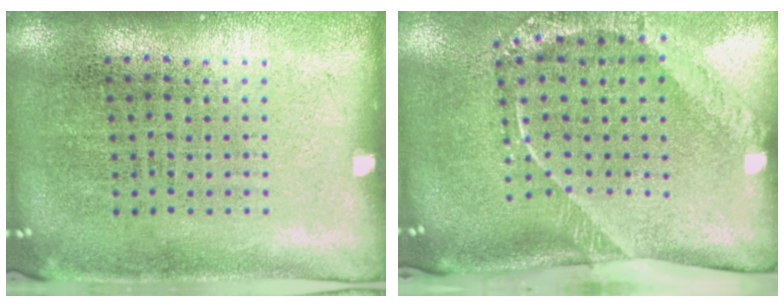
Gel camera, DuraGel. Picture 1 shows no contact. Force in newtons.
{"total": 2.6, "press": 1.7, "slide": 2.0}